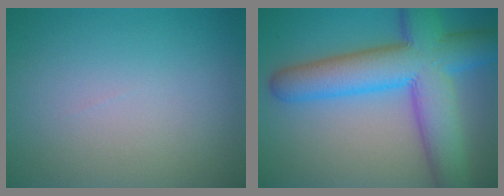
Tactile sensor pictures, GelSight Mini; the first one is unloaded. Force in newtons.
{"total": 10.9, "press": 10.9, "slide": 0.6}